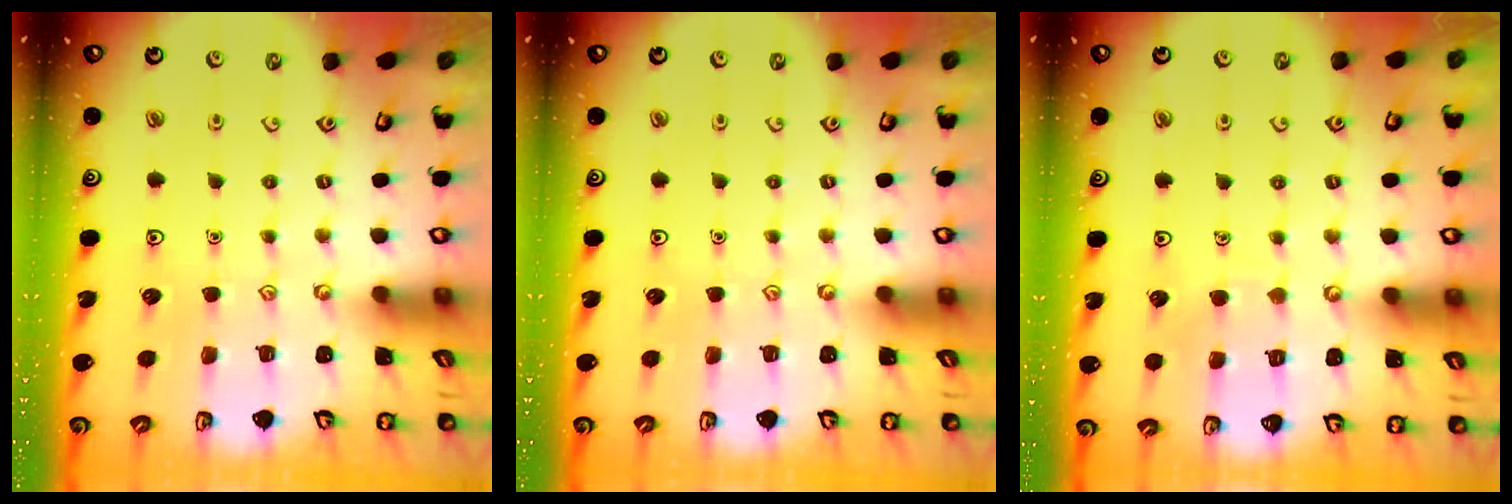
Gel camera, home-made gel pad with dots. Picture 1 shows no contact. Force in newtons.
{"total": 0.0}
{"total": 4.4, "press": 4.4, "slide": 0.4}